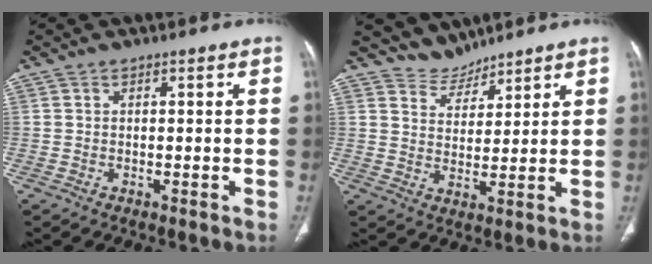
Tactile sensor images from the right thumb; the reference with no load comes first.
{"total": 5.0, "force": [4.6, 1.7, -0.7], "torque": [0.031, -0.037, 0.092]}